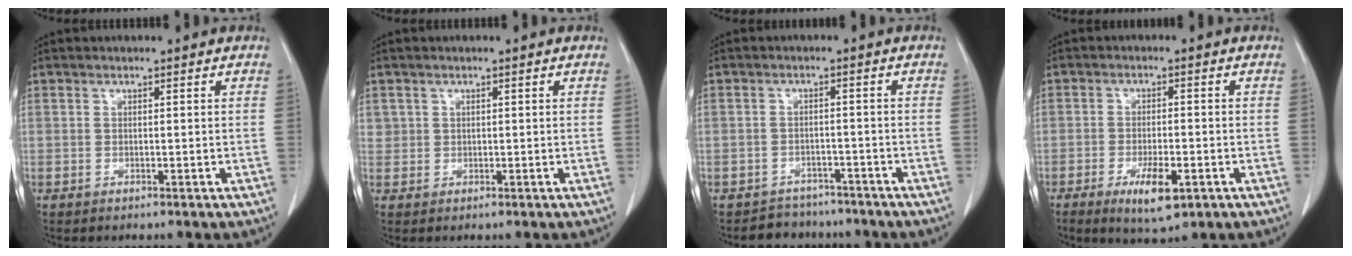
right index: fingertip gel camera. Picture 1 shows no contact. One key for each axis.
{"total": 1.5, "fx": 0.5, "fy": 1.3, "fz": 0.1, "tx": 0.013, "ty": 0.004, "tz": 0.006}
{"total": 4.9, "fx": -4.2, "fy": 2.5, "fz": -0.7, "tx": 0.017, "ty": 0.017, "tz": -0.063}
{"total": 6.0, "fx": -2.9, "fy": 1.7, "fz": 5.0, "tx": -0.089, "ty": -0.008, "tz": -0.040}